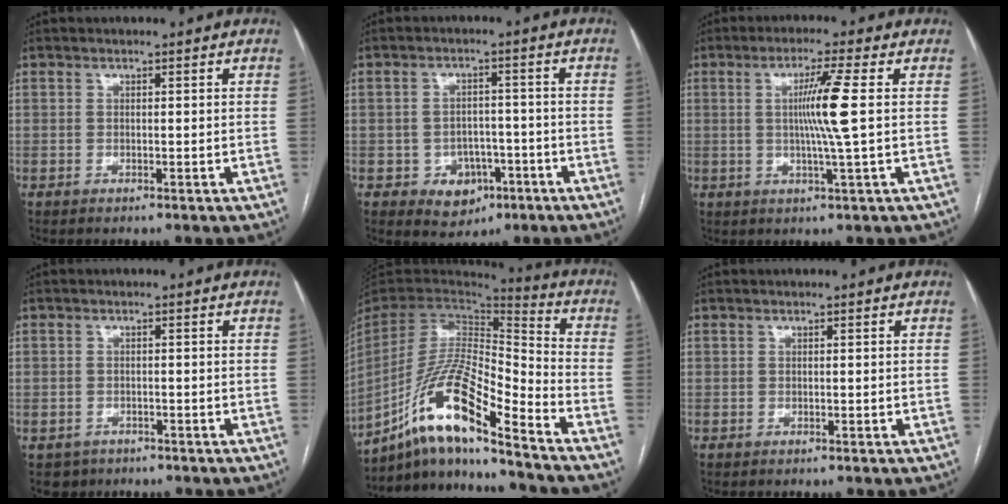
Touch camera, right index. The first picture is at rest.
{"total": 5.9, "force": [-2.5, 4.9, 2.2], "torque": [-0.025, 0.010, -0.027]}
{"total": 7.1, "force": [0.7, -1.6, 6.9], "torque": [-0.125, -0.004, 0.017]}
{"total": 3.2, "force": [-1.6, 2.8, 0.0], "torque": [0.003, 0.007, -0.024]}
{"total": 16.5, "force": [-11.8, 1.6, 11.3], "torque": [-0.232, 0.001, -0.219]}
{"total": 0.0}